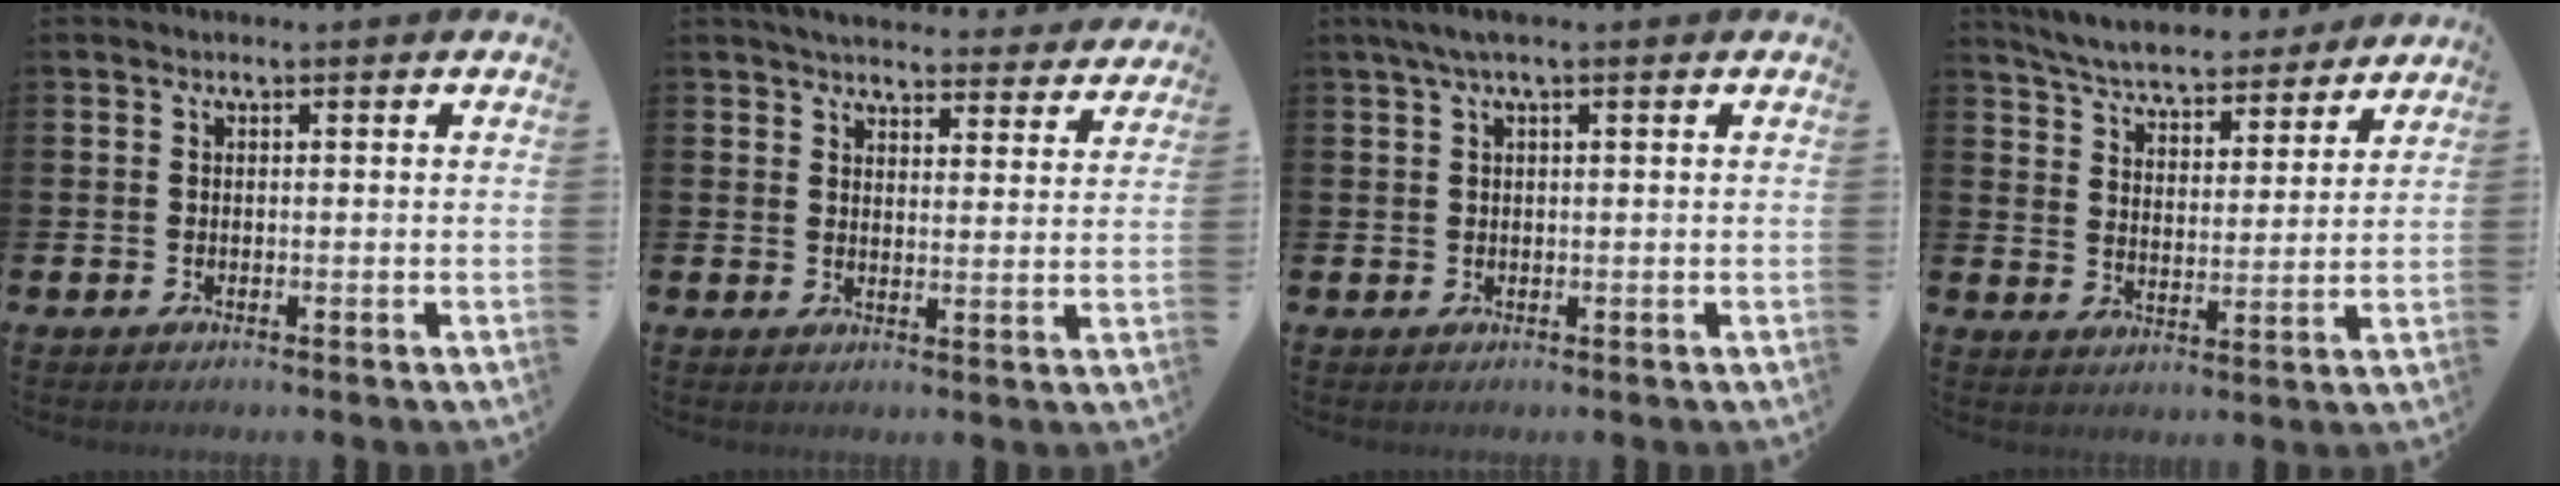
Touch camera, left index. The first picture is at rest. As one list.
[{"total": 4.7, "force": [4.6, 0.8, 0.7], "torque": [-0.024, -0.033, 0.081]}, {"total": 2.2, "force": [1.3, 0.3, 1.8], "torque": [-0.041, 0.006, 0.024]}, {"total": 6.1, "force": [5.9, 1.2, 1.2], "torque": [-0.047, -0.042, 0.100]}]